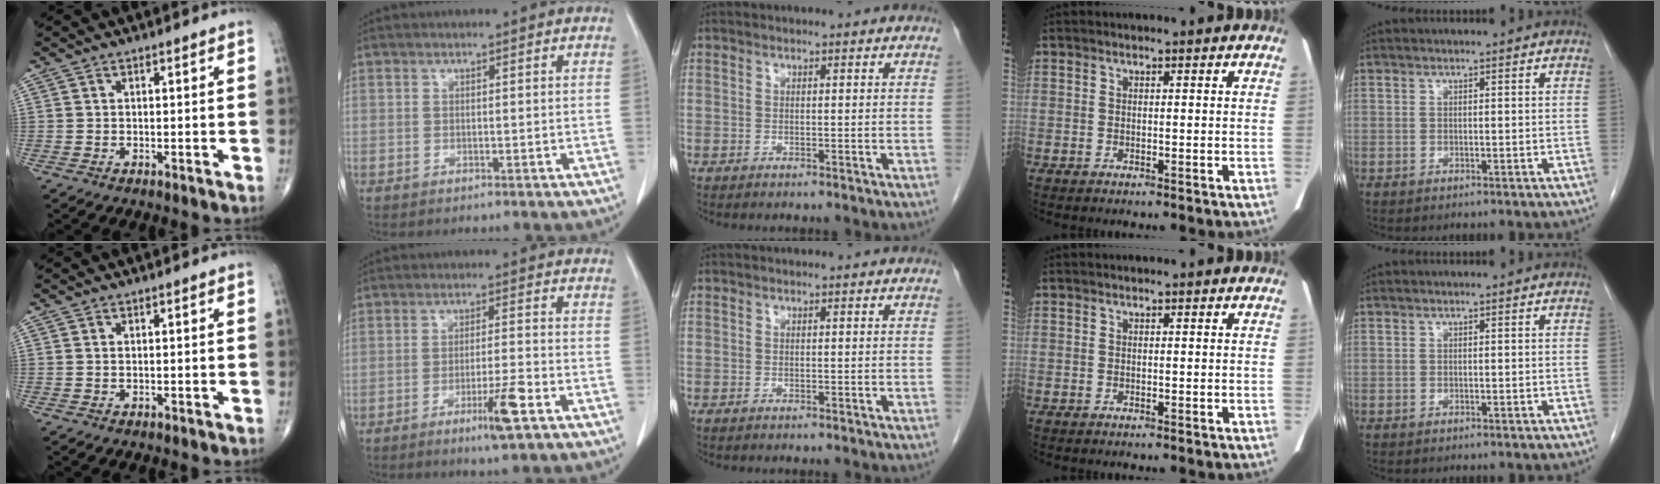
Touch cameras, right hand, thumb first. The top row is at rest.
{"index": {"total": 6.1, "force": [-3.1, 0.0, 5.2], "torque": [-0.086, -0.009, -0.052]}}